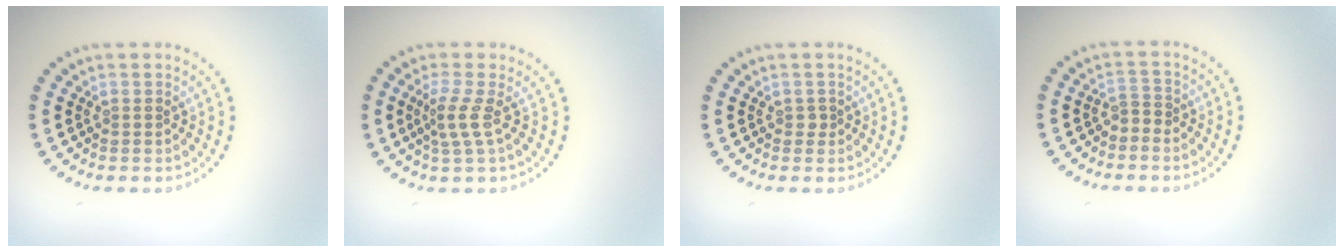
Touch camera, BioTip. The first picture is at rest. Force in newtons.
{"total": 2.2, "press": 1.5, "slide": 1.6}
{"total": 0.5, "press": 0.4, "slide": 0.3}
{"total": 1.0, "press": 0.8, "slide": 0.7}